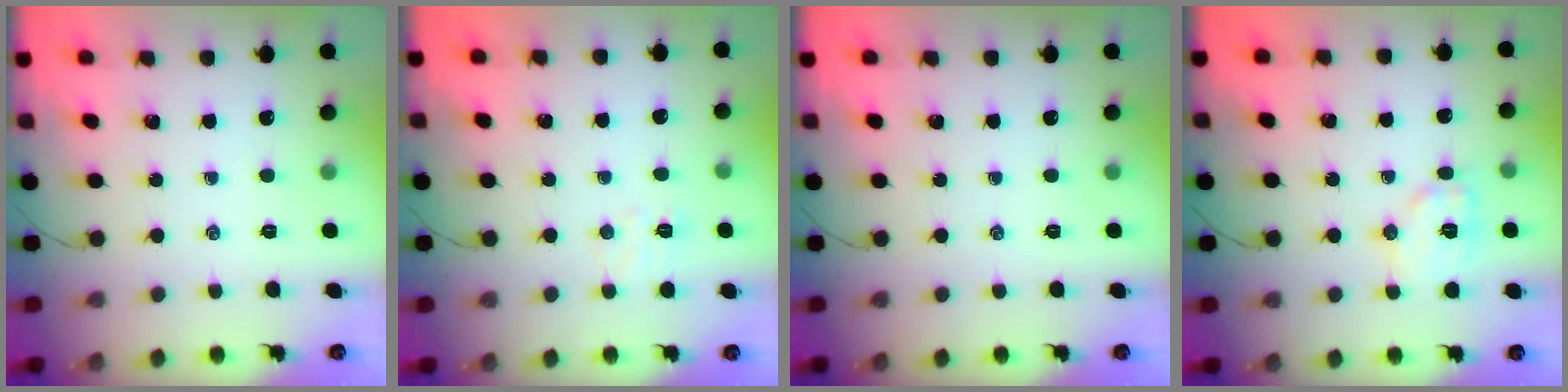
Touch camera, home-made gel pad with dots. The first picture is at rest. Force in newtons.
{"total": 4.9, "press": 4.8, "slide": 1.2}
{"total": 0.0}
{"total": 9.5, "press": 9.5, "slide": 0.3}